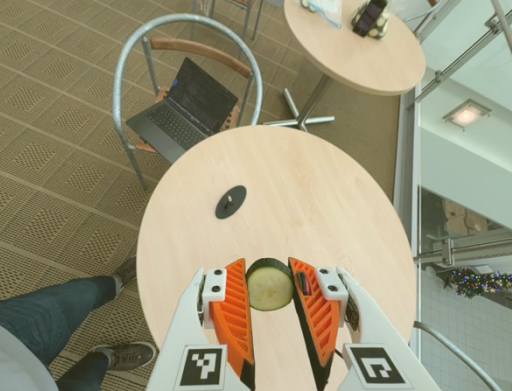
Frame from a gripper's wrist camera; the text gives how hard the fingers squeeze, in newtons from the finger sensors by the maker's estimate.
{"total": 7.3, "left": 7.0, "right": 7.6}